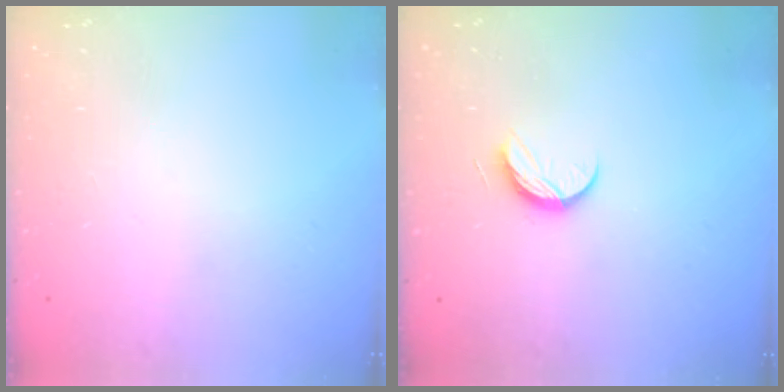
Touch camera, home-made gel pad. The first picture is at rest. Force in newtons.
{"total": 6.6, "press": 6.5, "slide": 0.8}